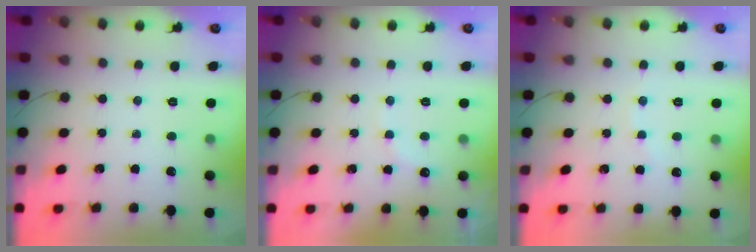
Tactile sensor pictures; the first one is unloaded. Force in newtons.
{"total": 8.1, "press": 8.0, "slide": 1.0}
{"total": 2.3, "press": 2.1, "slide": 0.7}